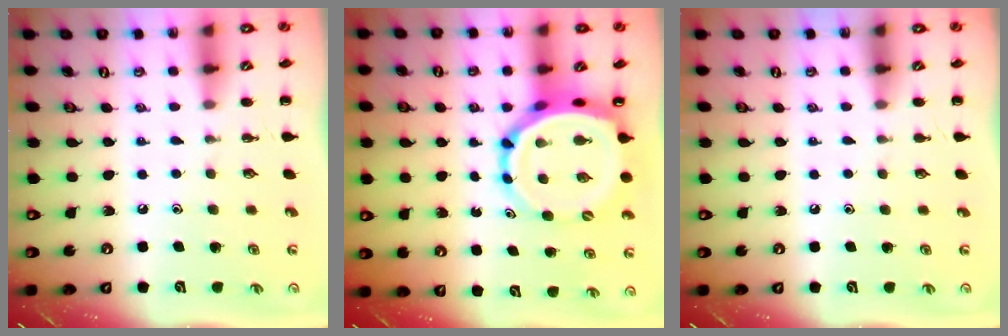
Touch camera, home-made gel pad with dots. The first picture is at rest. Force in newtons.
{"total": 9.1, "press": 8.9, "slide": 1.9}
{"total": 0.0}